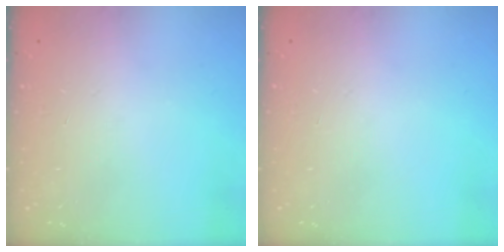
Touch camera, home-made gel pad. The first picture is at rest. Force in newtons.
{"total": 0.0}